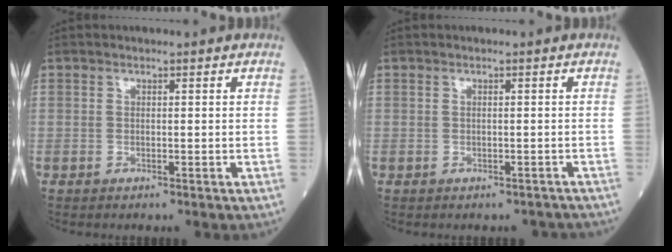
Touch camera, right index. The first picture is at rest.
{"total": 1.3, "force": [-1.1, 0.7, 0.2], "torque": [0.006, 0.008, -0.014]}